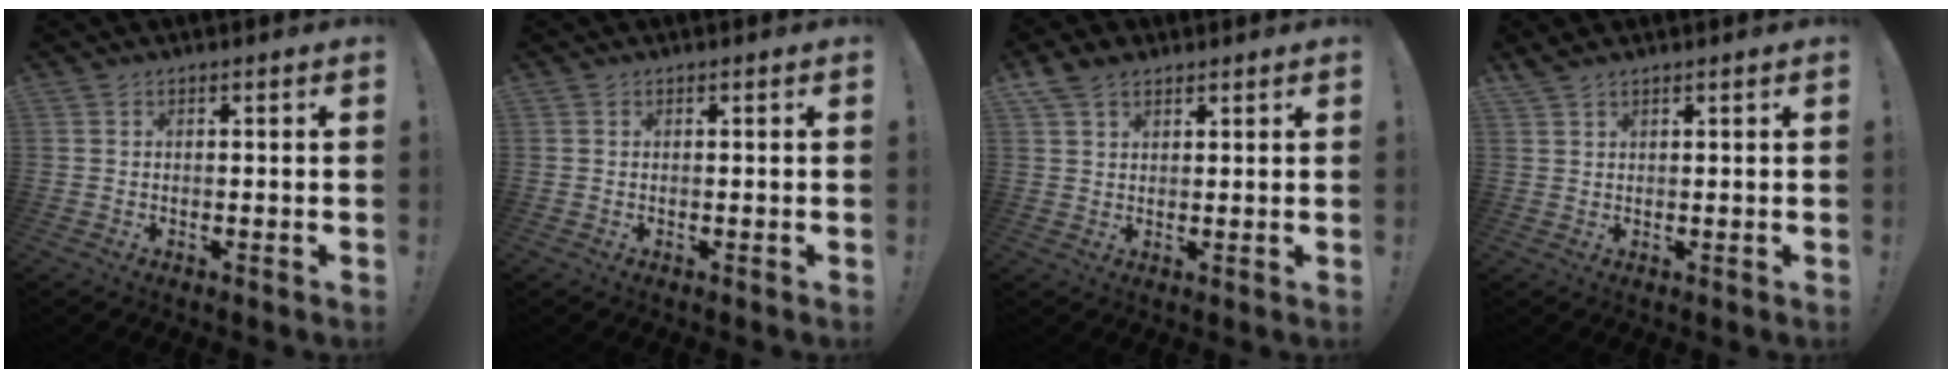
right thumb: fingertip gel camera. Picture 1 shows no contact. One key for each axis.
{"total": 0.0}
{"total": 5.3, "fx": 3.6, "fy": 3.2, "fz": 2.4, "tx": -0.046, "ty": -0.011, "tz": 0.071}
{"total": 1.8, "fx": 1.6, "fy": 0.4, "fz": 0.7, "tx": -0.016, "ty": -0.009, "tz": 0.030}